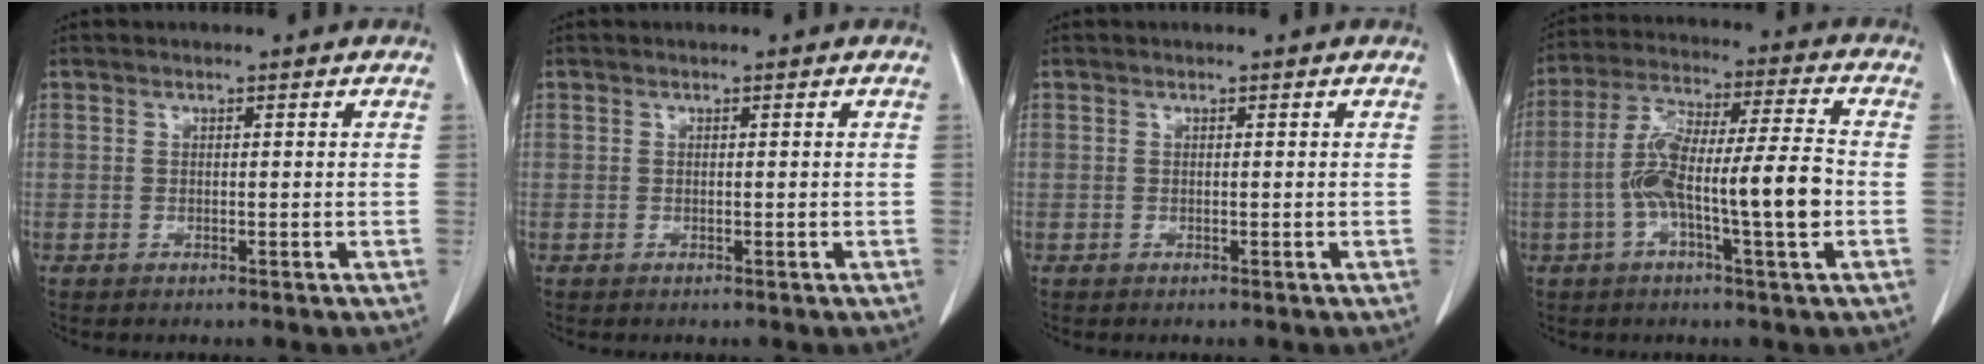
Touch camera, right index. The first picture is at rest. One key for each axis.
{"total": 0.0}
{"total": 0.0}
{"total": 13.3, "fx": -2.7, "fy": 1.3, "fz": 12.9, "tx": -0.240, "ty": 0.017, "tz": -0.052}